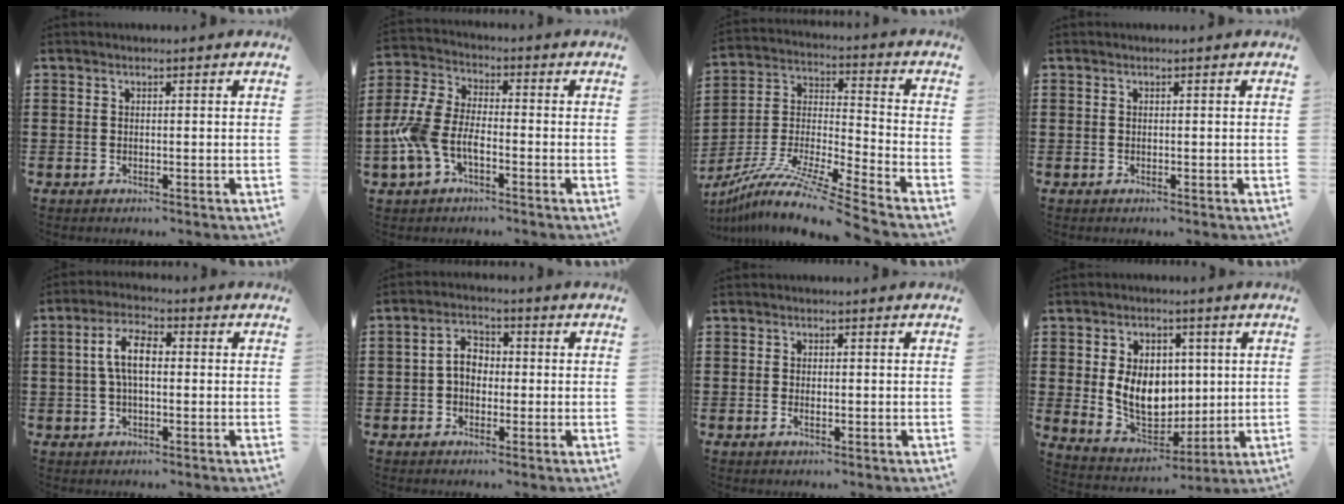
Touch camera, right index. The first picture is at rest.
{"total": 7.7, "force": [-2.8, 4.2, 5.9], "torque": [-0.159, -0.005, -0.061]}
{"total": 10.4, "force": [-9.1, -0.2, 5.0], "torque": [-0.105, -0.005, -0.188]}
{"total": 0.0}
{"total": 6.0, "force": [0.3, 2.5, 5.4], "torque": [-0.115, 0.007, -0.001]}
{"total": 4.2, "force": [-0.3, 3.0, 3.0], "torque": [-0.061, 0.011, -0.007]}
{"total": 1.4, "force": [-0.3, 0.6, 1.3], "torque": [-0.023, 0.001, -0.006]}
{"total": 9.3, "force": [1.0, 7.0, 6.1], "torque": [-0.119, 0.008, 0.018]}